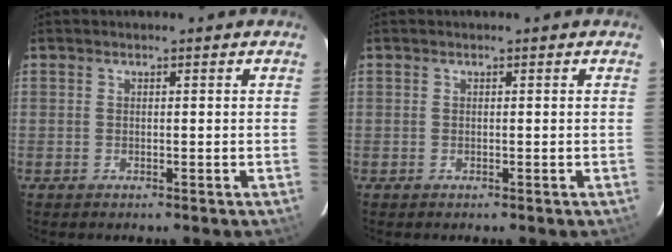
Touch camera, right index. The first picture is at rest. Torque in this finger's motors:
{"motor_torque": [0.00, 0.00, 0.03, 0.00]}